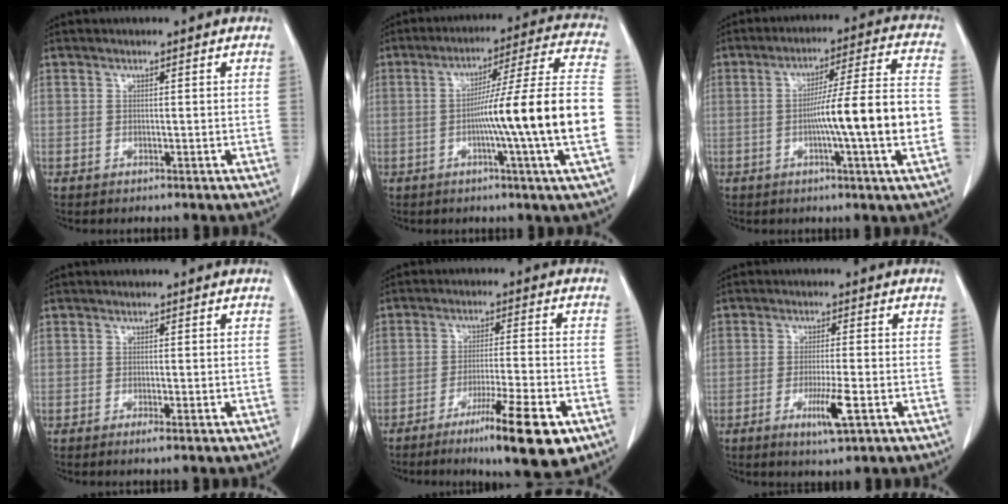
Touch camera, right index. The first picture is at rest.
{"total": 18.0, "force": [-3.4, -2.3, 17.6], "torque": [-0.246, 0.009, -0.063]}
{"total": 13.9, "force": [-2.7, -0.8, 13.6], "torque": [-0.213, 0.007, -0.049]}
{"total": 1.1, "force": [-0.6, -0.1, 0.9], "torque": [-0.016, -0.002, -0.010]}
{"total": 12.4, "force": [-6.9, 0.6, 10.2], "torque": [-0.159, -0.027, -0.108]}
{"total": 5.4, "force": [-2.2, 0.0, 4.9], "torque": [-0.088, -0.012, -0.038]}